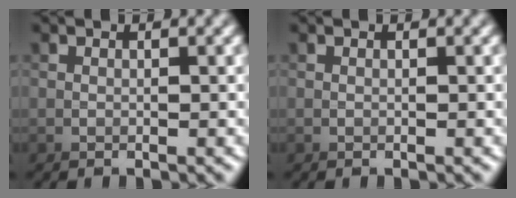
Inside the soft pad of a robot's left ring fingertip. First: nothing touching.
{"total": 0.0}